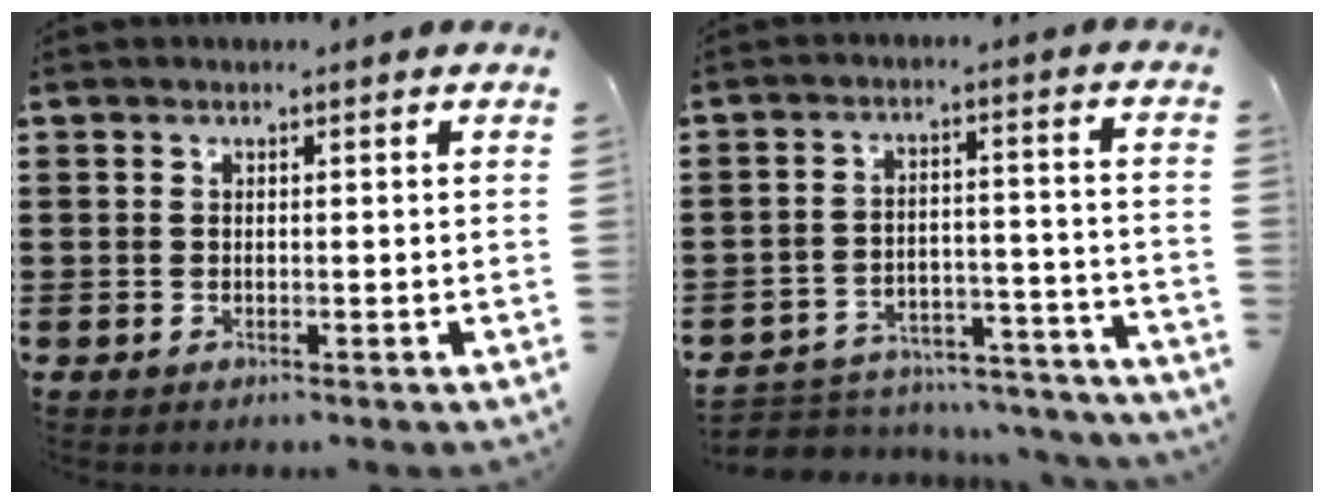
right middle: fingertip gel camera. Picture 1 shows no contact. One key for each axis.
{"total": 4.4, "fx": -4.3, "fy": 0.9, "fz": 0.5, "tx": -0.013, "ty": 0.007, "tz": -0.090}